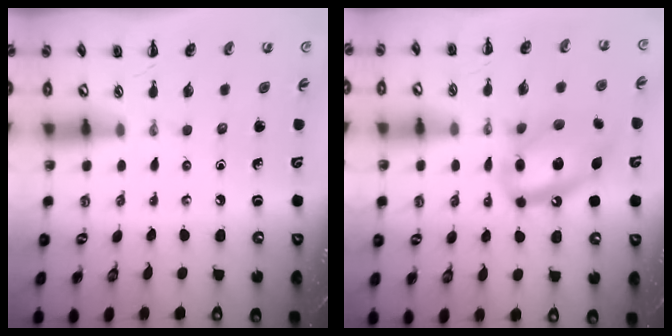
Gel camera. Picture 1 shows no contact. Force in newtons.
{"total": 15.3, "press": 14.9, "slide": 3.3}